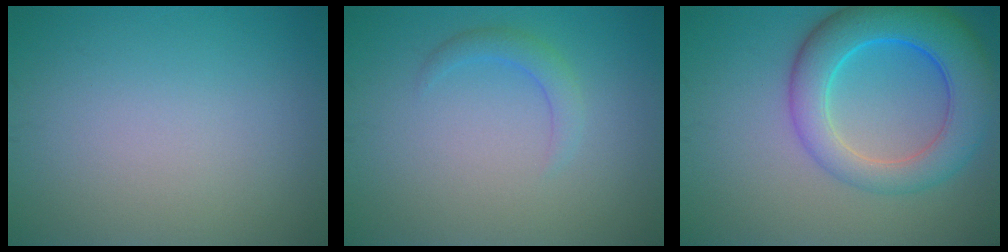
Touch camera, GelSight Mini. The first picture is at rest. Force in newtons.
{"total": 1.8, "press": 1.8, "slide": 0.2}
{"total": 8.1, "press": 8.1, "slide": 0.5}